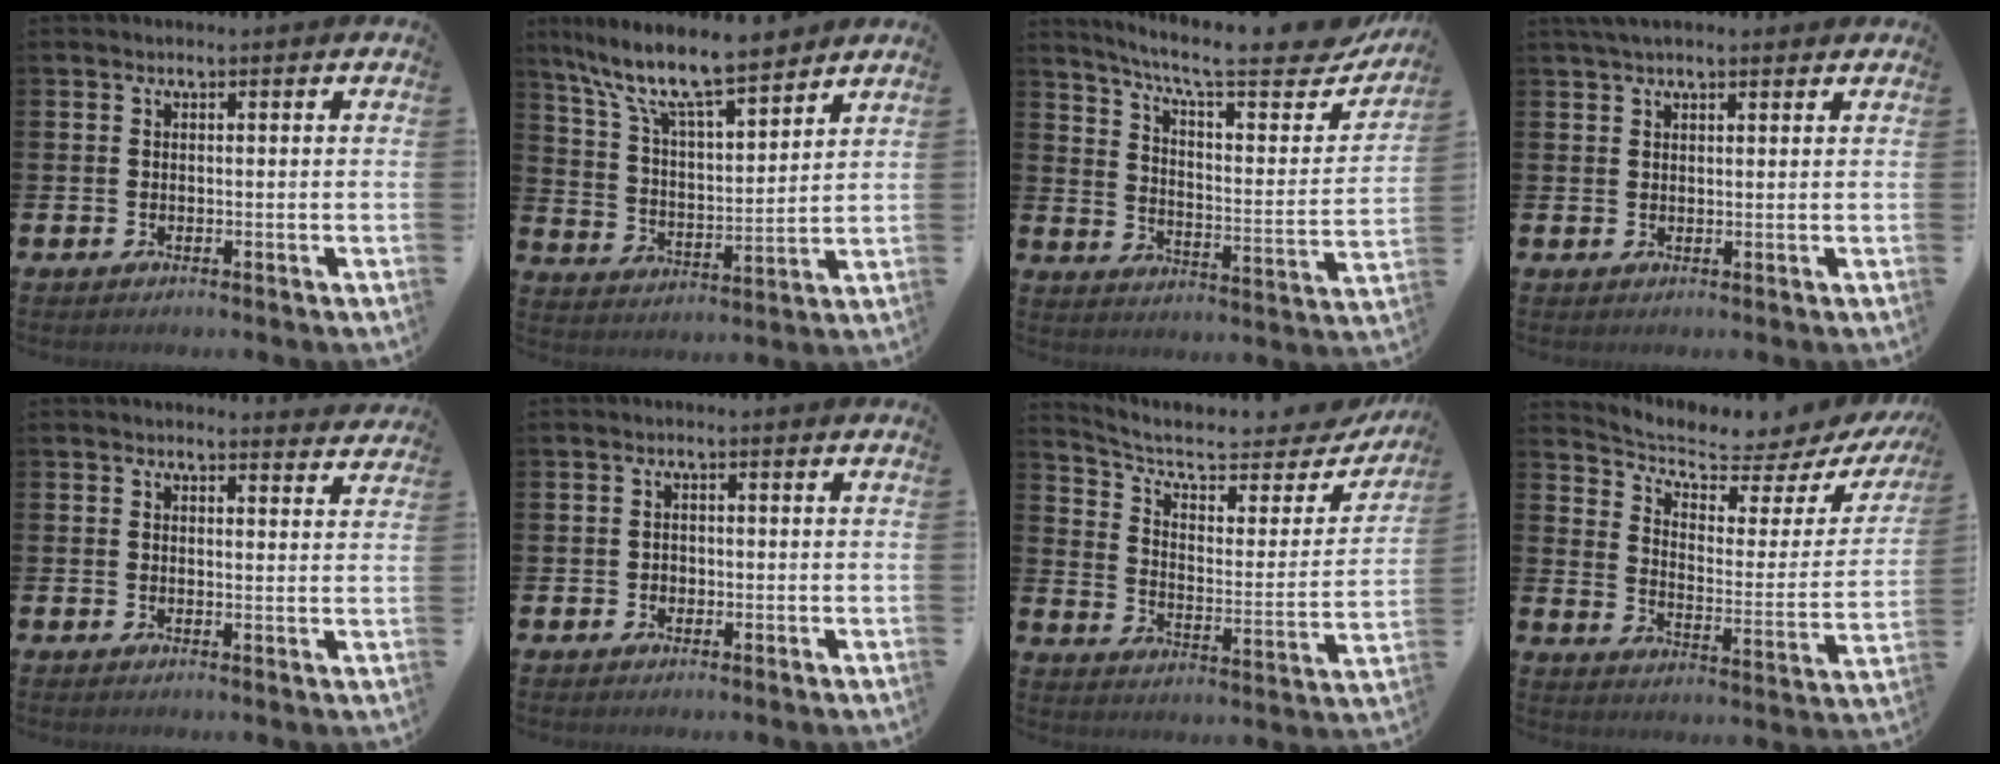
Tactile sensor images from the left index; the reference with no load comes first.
{"total": 10.8, "force": [9.5, 2.1, 4.8], "torque": [-0.127, -0.056, 0.164]}
{"total": 9.1, "force": [7.6, 1.6, 4.8], "torque": [-0.105, -0.052, 0.118]}
{"total": 2.5, "force": [2.1, 0.7, 1.2], "torque": [-0.025, 0.003, 0.039]}
{"total": 2.4, "force": [2.4, 0.3, 0.0], "torque": [0.003, -0.016, 0.042]}
{"total": 1.1, "force": [-0.4, 1.0, 0.3], "torque": [-0.007, 0.005, -0.009]}
{"total": 7.6, "force": [6.2, 2.5, 3.6], "torque": [-0.098, -0.040, 0.100]}
{"total": 4.8, "force": [4.3, 1.3, 1.8], "torque": [-0.060, -0.044, 0.062]}